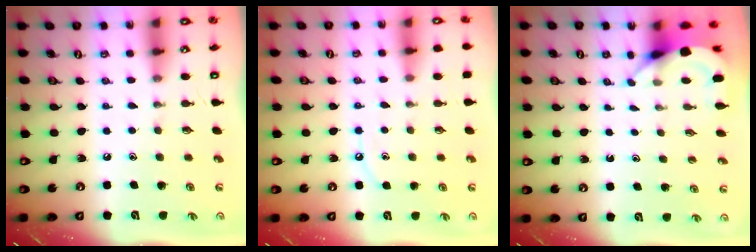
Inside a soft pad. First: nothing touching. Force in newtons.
{"total": 6.5, "press": 6.5, "slide": 0.8}
{"total": 3.7, "press": 3.7, "slide": 0.3}